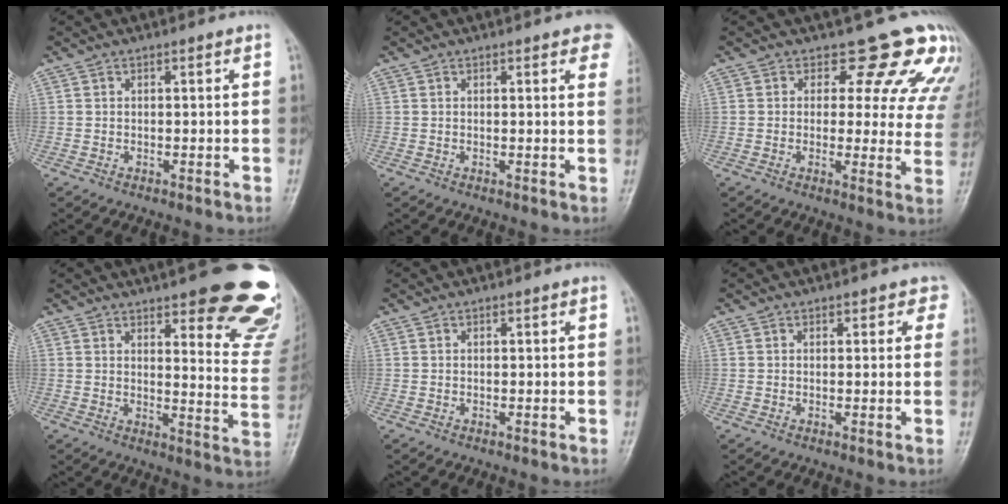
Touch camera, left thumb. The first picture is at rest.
{"total": 6.1, "force": [3.9, 1.9, 4.3], "torque": [-0.026, -0.004, 0.034]}
{"total": 13.2, "force": [11.0, 6.0, 4.2], "torque": [0.011, -0.066, 0.098]}
{"total": 21.3, "force": [15.0, 5.8, 14.0], "torque": [-0.135, -0.088, 0.172]}
{"total": 0.0}
{"total": 2.5, "force": [1.6, 1.7, 1.0], "torque": [0.025, -0.003, 0.008]}